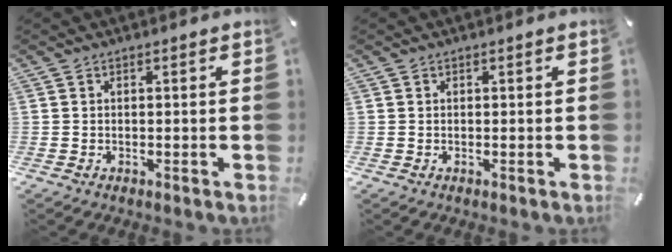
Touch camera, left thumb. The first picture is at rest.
{"total": 0.0}